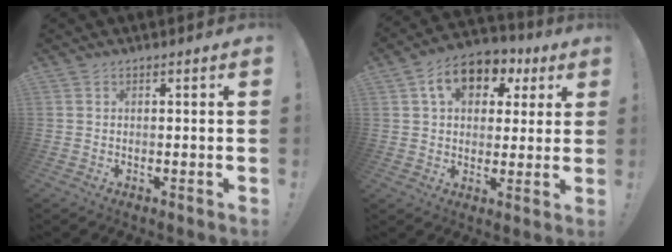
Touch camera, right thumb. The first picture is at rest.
{"total": 13.2, "force": [5.6, 9.1, 7.8], "torque": [-0.116, -0.014, 0.104]}